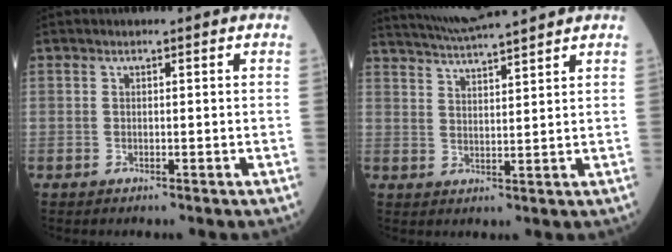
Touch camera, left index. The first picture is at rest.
{"total": 10.1, "force": [9.3, -0.8, 3.8], "torque": [-0.075, 0.025, 0.149]}